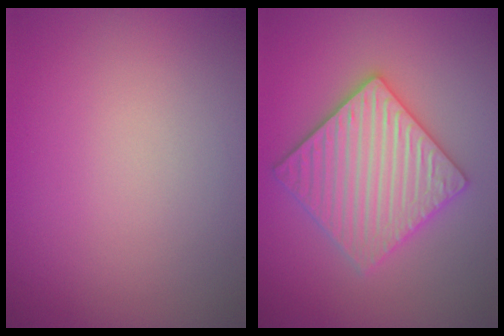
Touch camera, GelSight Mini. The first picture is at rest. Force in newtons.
{"total": 5.9, "press": 5.8, "slide": 1.1}